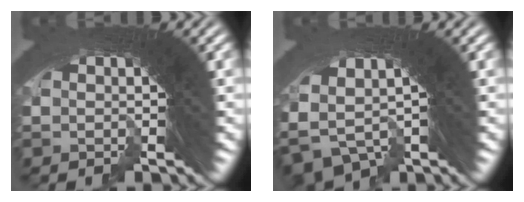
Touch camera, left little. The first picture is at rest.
{"total": 9.2, "force": [-1.5, 7.7, 4.9], "torque": [-0.156, -0.026, -0.021]}